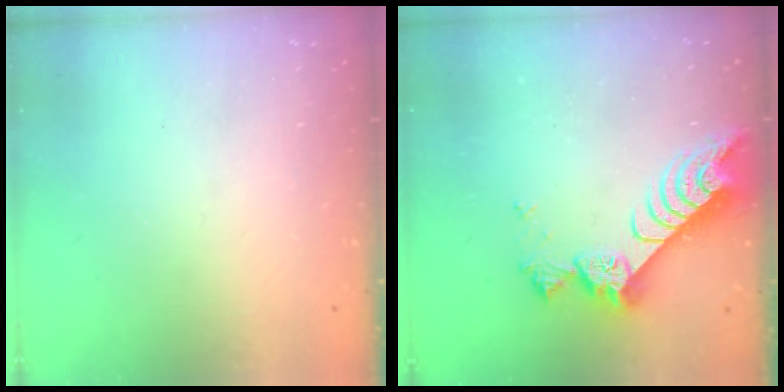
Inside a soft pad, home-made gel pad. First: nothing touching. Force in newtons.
{"total": 8.3, "press": 8.2, "slide": 1.0}